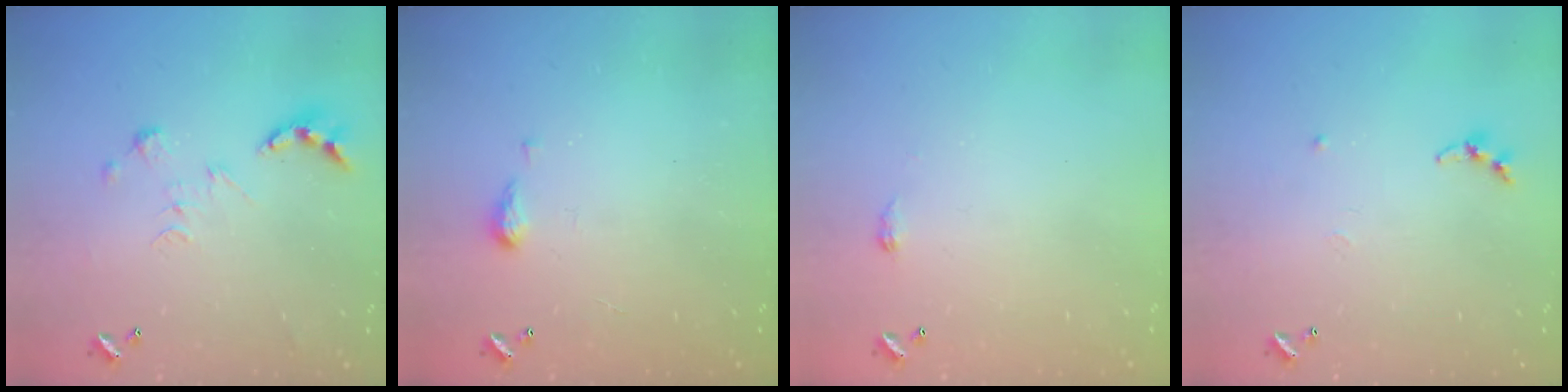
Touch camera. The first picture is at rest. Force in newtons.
{"total": 4.6, "press": 4.5, "slide": 0.7}
{"total": 2.8, "press": 2.7, "slide": 0.5}
{"total": 7.4, "press": 7.3, "slide": 0.9}